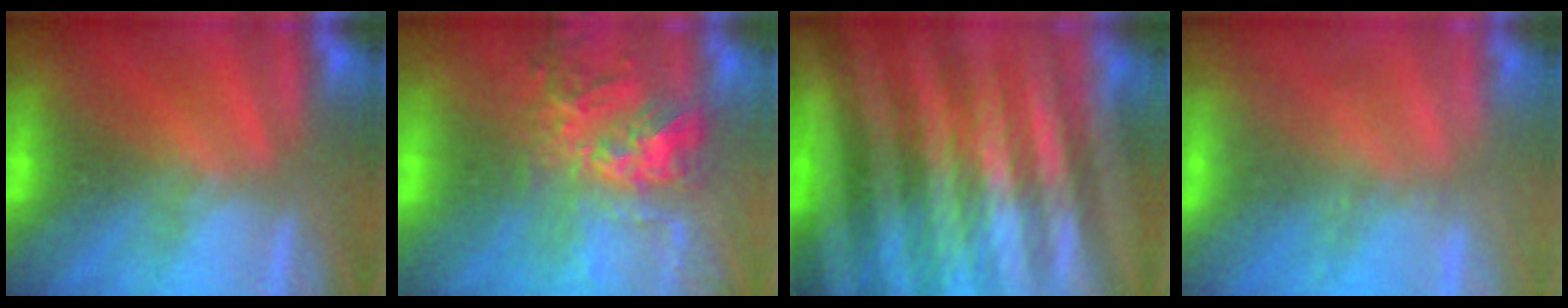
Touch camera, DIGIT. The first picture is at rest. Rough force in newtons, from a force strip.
{"total": 7.2}
{"total": 6.9}
{"total": 2.3}